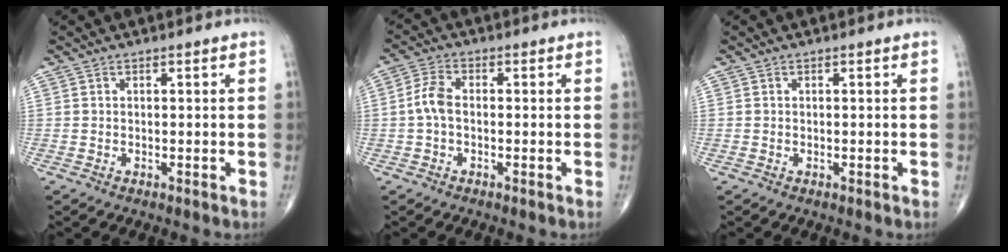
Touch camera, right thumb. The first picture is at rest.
{"total": 4.4, "force": [-0.5, 2.6, 3.5], "torque": [-0.076, 0.013, -0.016]}
{"total": 0.0}